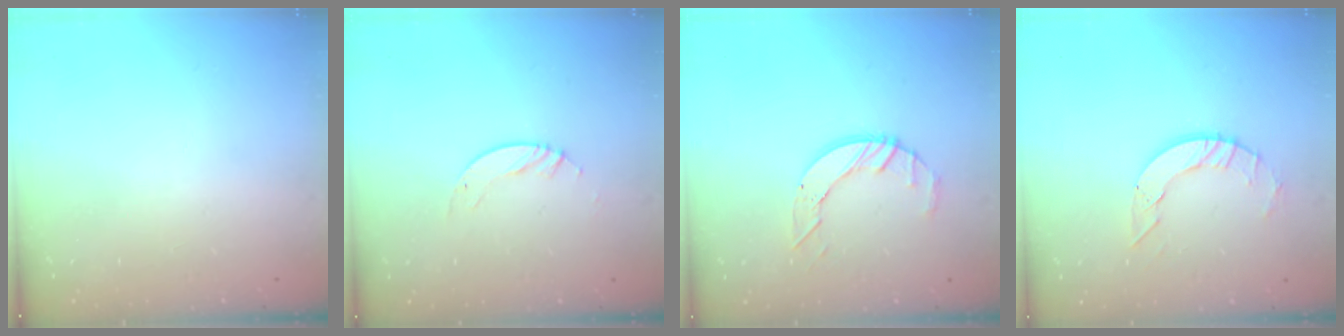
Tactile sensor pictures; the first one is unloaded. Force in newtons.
{"total": 3.1, "press": 3.1, "slide": 0.3}
{"total": 7.3, "press": 7.2, "slide": 0.7}
{"total": 7.1, "press": 7.0, "slide": 0.7}